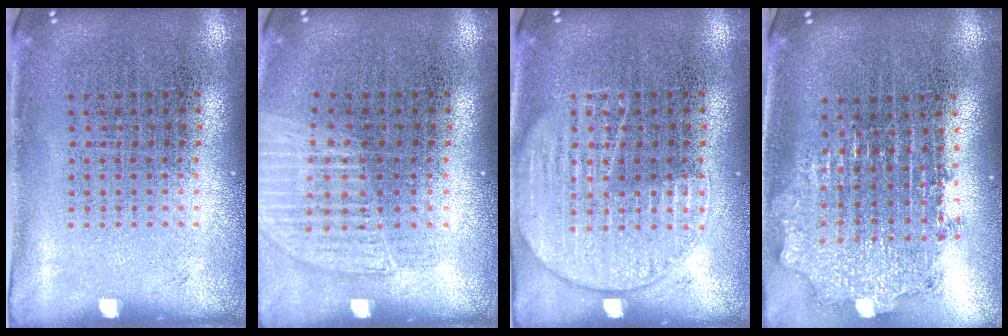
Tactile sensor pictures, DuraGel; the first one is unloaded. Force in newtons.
{"total": 1.1, "press": 1.1, "slide": 0.3}
{"total": 2.4, "press": 2.4, "slide": 0.2}
{"total": 2.0, "press": 1.6, "slide": 1.3}